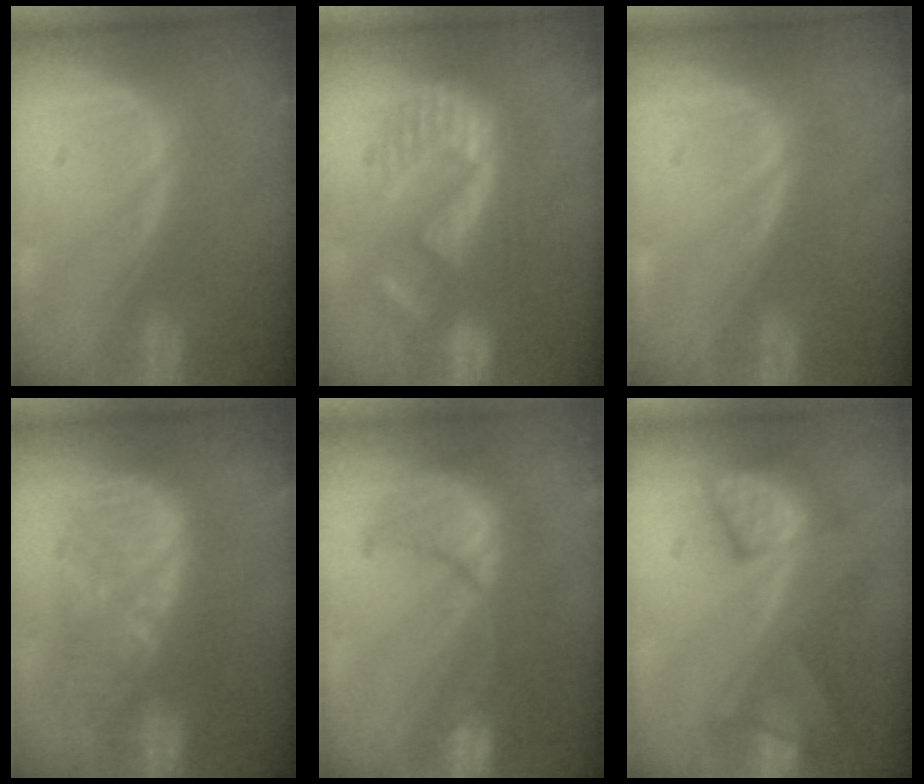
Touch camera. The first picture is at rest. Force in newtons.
{"total": 8.8, "press": 8.7, "slide": 1.5}
{"total": 0.0}
{"total": 9.1, "press": 9.1, "slide": 0.3}
{"total": 8.7, "press": 8.6, "slide": 1.5}
{"total": 8.1, "press": 7.9, "slide": 1.8}